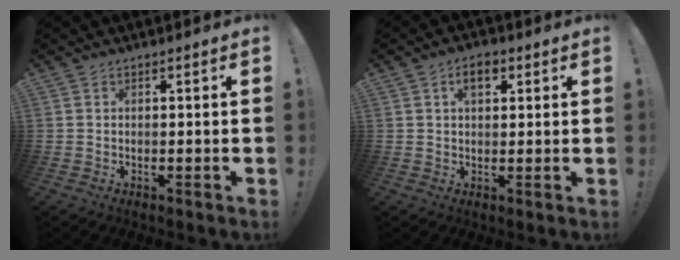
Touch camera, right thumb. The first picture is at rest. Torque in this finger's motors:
{"motor_torque": [0.76, 0.70, 0.42, -0.01, 0.07]}